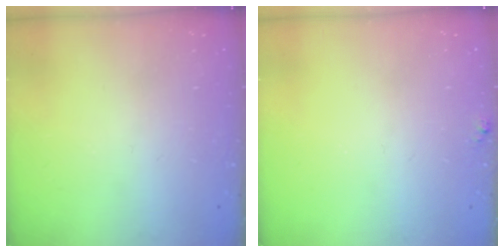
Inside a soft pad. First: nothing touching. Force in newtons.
{"total": 3.1, "press": 3.1, "slide": 0.3}